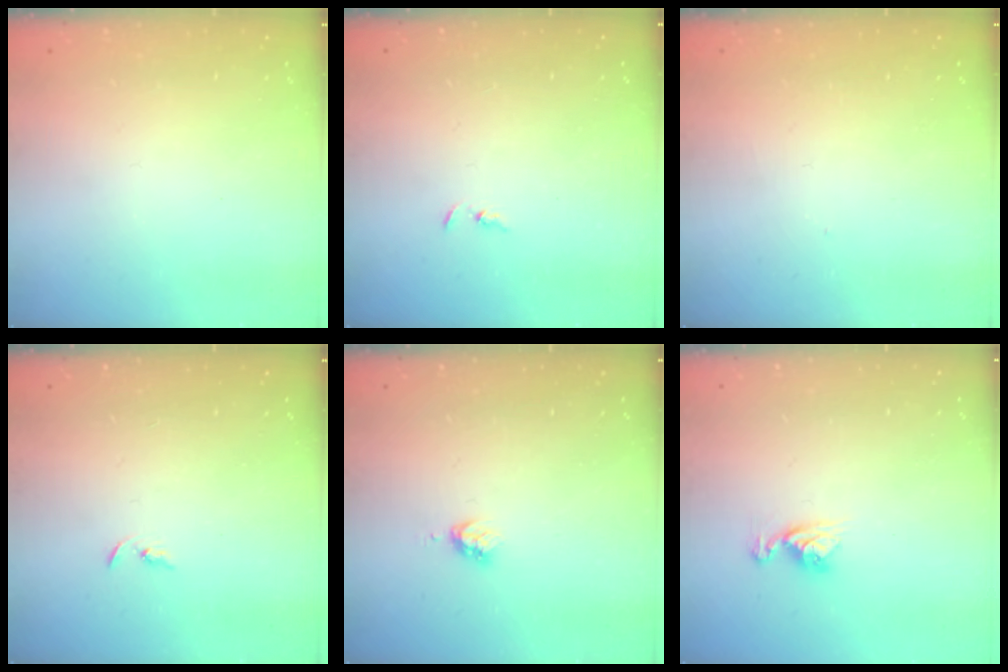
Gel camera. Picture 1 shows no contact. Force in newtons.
{"total": 1.3, "press": 1.2, "slide": 0.3}
{"total": 3.3, "press": 3.3, "slide": 0.4}
{"total": 2.4, "press": 2.3, "slide": 0.2}
{"total": 2.9, "press": 2.8, "slide": 0.4}
{"total": 6.9, "press": 6.9, "slide": 0.7}